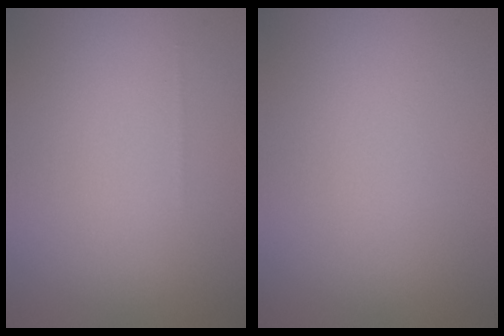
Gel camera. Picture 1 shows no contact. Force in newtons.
{"total": 0.0}